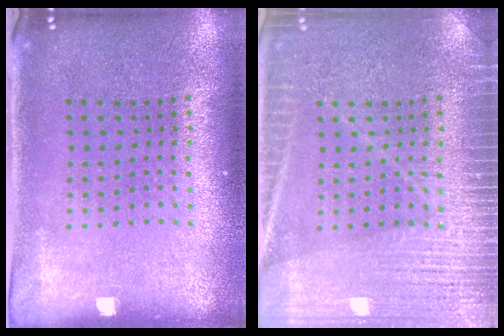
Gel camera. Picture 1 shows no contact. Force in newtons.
{"total": 4.7, "press": 4.6, "slide": 0.7}